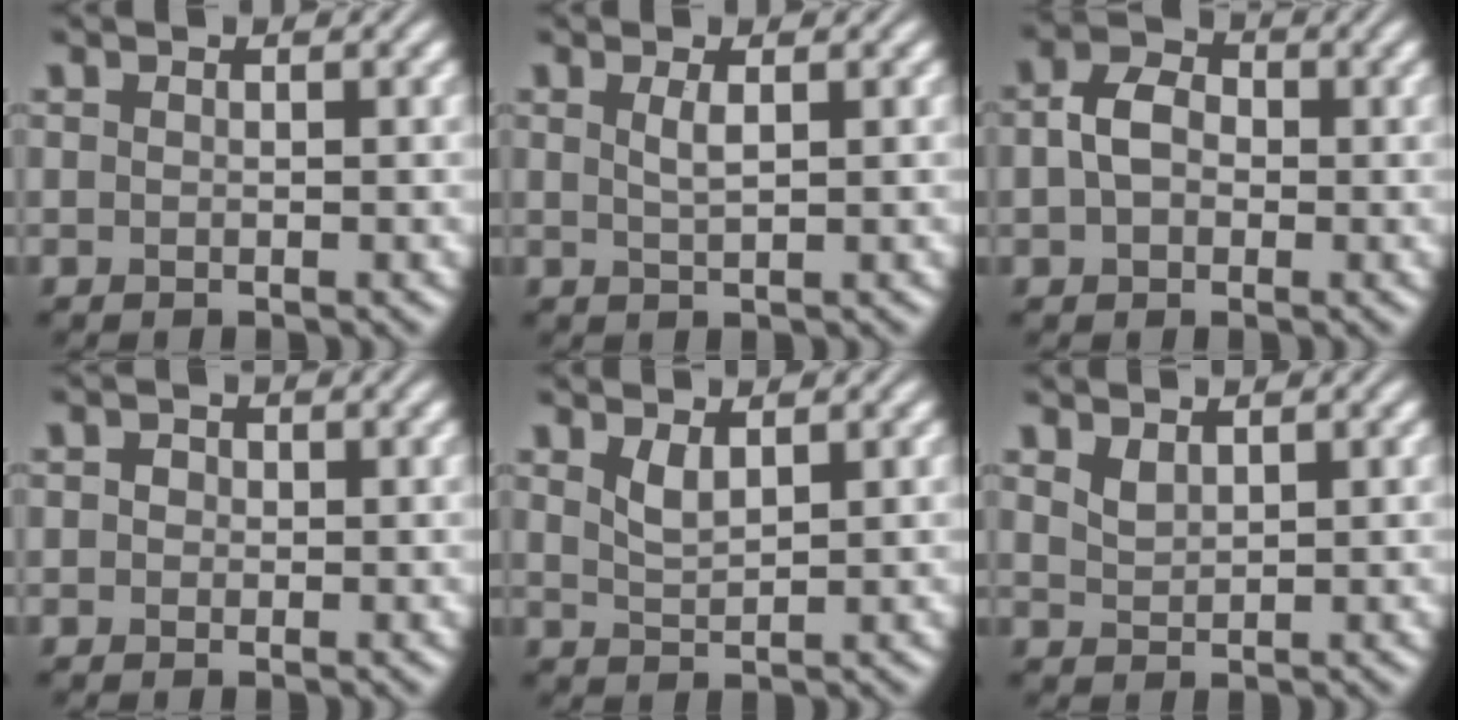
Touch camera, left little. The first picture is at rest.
{"total": 1.4, "force": [0.5, 0.4, 1.2], "torque": [-0.024, 0.001, 0.009]}
{"total": 3.8, "force": [0.1, 2.8, 2.5], "torque": [-0.053, 0.004, -0.007]}
{"total": 1.1, "force": [0.2, 1.0, 0.4], "torque": [-0.004, 0.001, -0.004]}
{"total": 1.7, "force": [1.1, 0.6, 1.2], "torque": [-0.028, -0.004, 0.026]}
{"total": 1.3, "force": [1.1, 0.5, 0.6], "torque": [-0.018, -0.001, 0.026]}